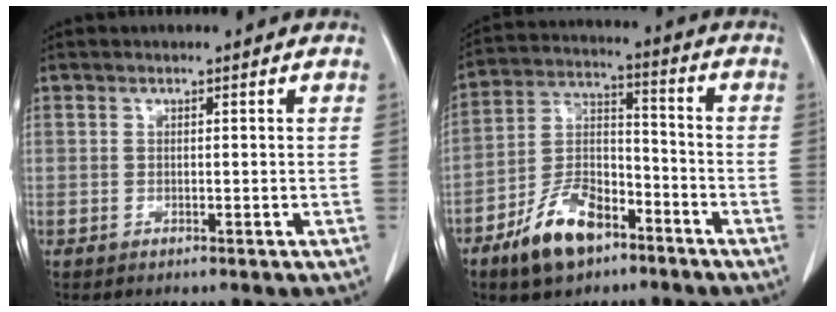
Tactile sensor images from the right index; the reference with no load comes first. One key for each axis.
{"total": 11.5, "fx": -7.6, "fy": 5.1, "fz": 6.9, "tx": -0.143, "ty": 0.005, "tz": -0.147}